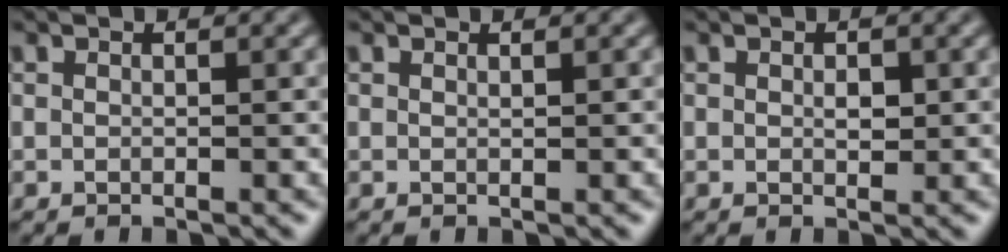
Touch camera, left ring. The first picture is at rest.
{"total": 0.0}
{"total": 1.0, "force": [0.1, 0.6, 0.8], "torque": [-0.012, -0.002, 0.002]}